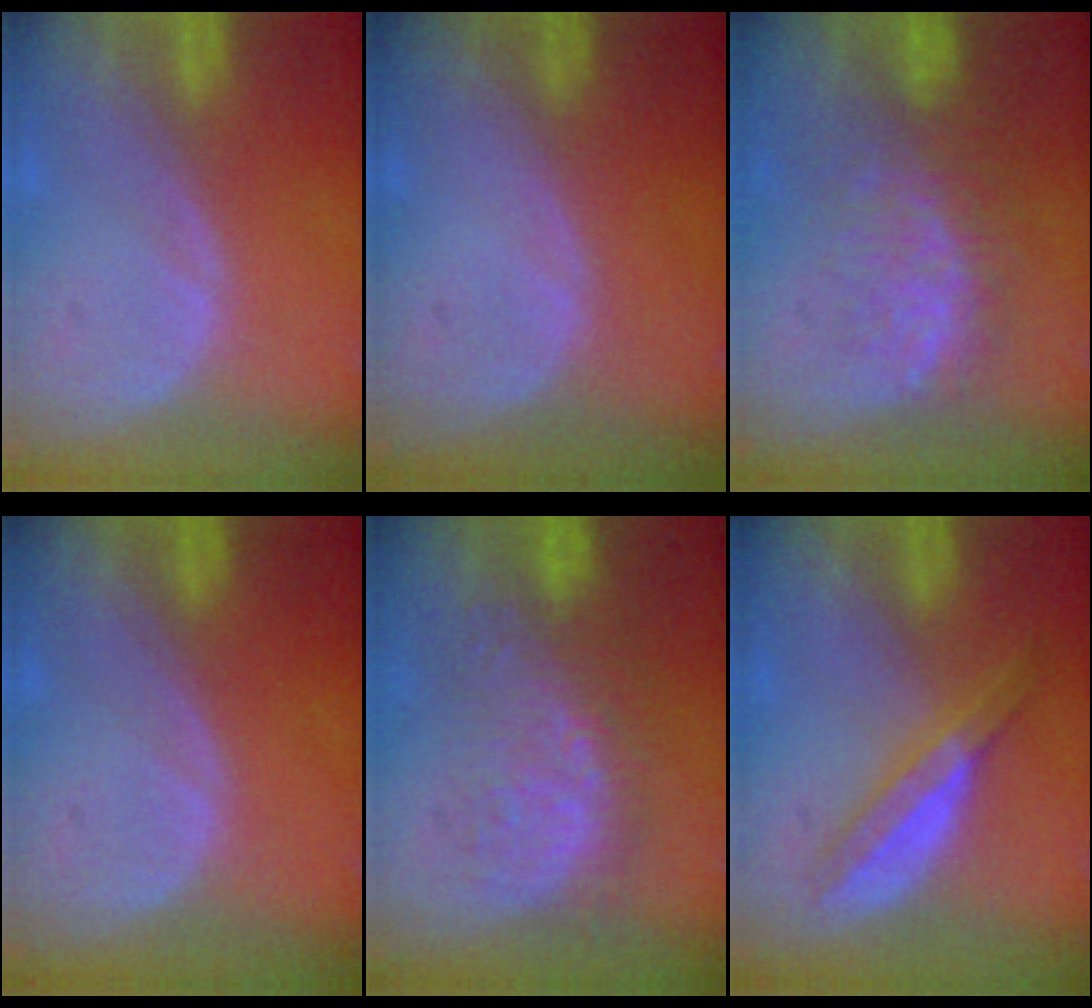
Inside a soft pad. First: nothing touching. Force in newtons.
{"total": 0.0}
{"total": 7.8, "press": 7.6, "slide": 2.1}
{"total": 0.0}
{"total": 8.9, "press": 8.7, "slide": 1.9}
{"total": 5.8, "press": 5.2, "slide": 2.6}